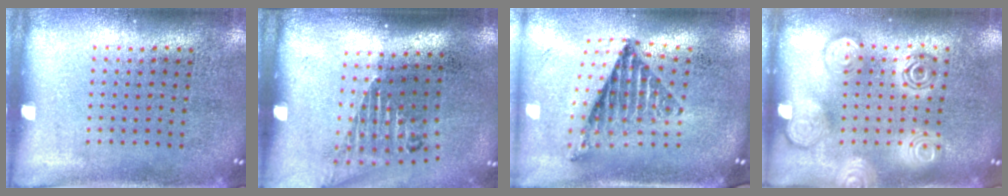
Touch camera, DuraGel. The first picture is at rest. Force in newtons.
{"total": 1.6, "press": 1.2, "slide": 1.1}
{"total": 1.3, "press": 1.2, "slide": 0.6}
{"total": 2.8, "press": 2.8, "slide": 0.5}